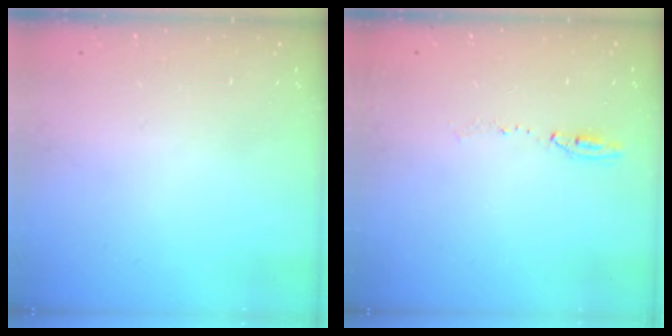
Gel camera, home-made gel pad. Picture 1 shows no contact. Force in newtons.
{"total": 5.7, "press": 5.7, "slide": 0.7}